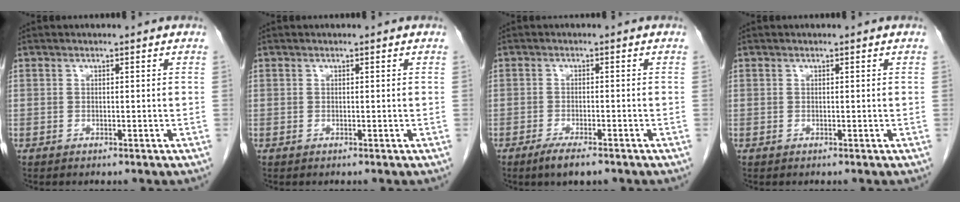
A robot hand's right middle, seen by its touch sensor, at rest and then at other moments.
{"total": 0.0}
{"total": 4.2, "force": [-3.0, 0.8, 2.9], "torque": [-0.052, -0.007, -0.047]}
{"total": 0.0}